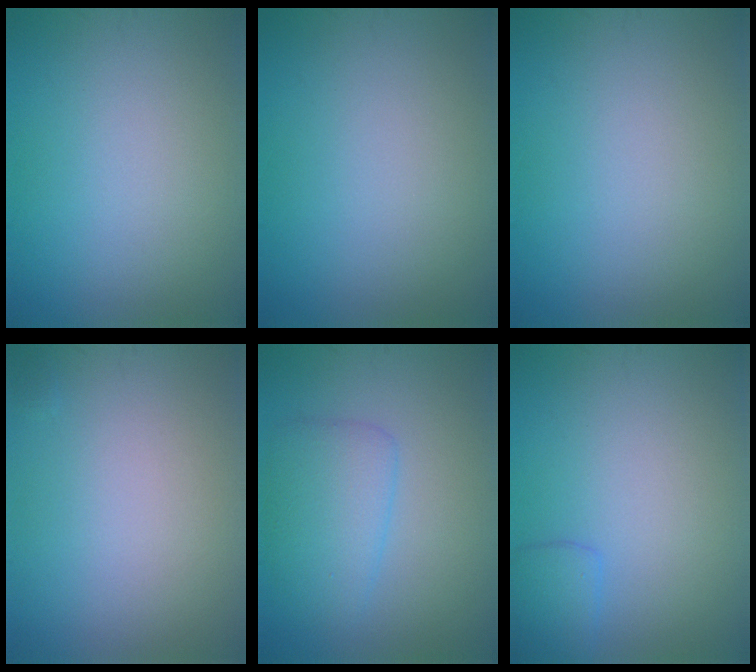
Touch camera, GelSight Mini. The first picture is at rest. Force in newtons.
{"total": 0.0}
{"total": 0.0}
{"total": 0.0}
{"total": 3.7, "press": 3.7, "slide": 0.2}
{"total": 1.7, "press": 1.7, "slide": 0.1}